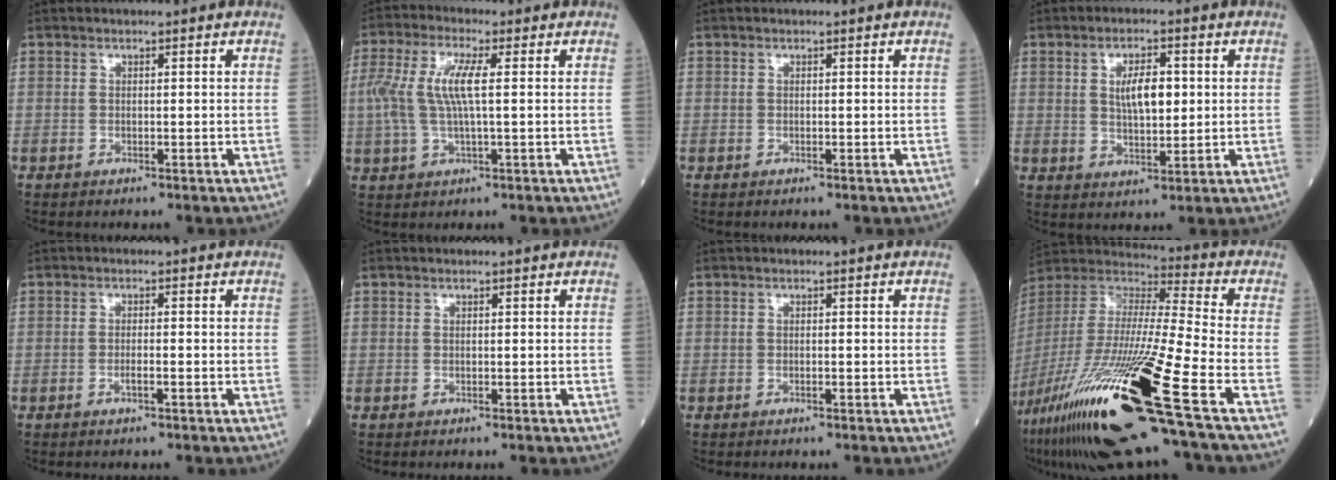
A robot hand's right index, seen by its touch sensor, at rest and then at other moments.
{"total": 7.5, "force": [0.9, 1.7, 7.3], "torque": [-0.172, 0.013, 0.016]}
{"total": 0.0}
{"total": 6.0, "force": [1.2, 2.2, 5.5], "torque": [-0.093, 0.003, 0.024]}
{"total": 1.1, "force": [-0.5, 0.1, 1.0], "torque": [-0.020, 0.000, -0.008]}
{"total": 0.0}
{"total": 0.7, "force": [-0.2, 0.1, 0.6], "torque": [-0.013, 0.000, -0.003]}
{"total": 32.1, "force": [-17.4, 1.8, 26.8], "torque": [-0.567, -0.072, -0.332]}